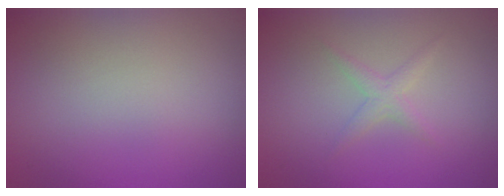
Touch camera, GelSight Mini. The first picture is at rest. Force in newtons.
{"total": 1.3, "press": 1.3, "slide": 0.1}